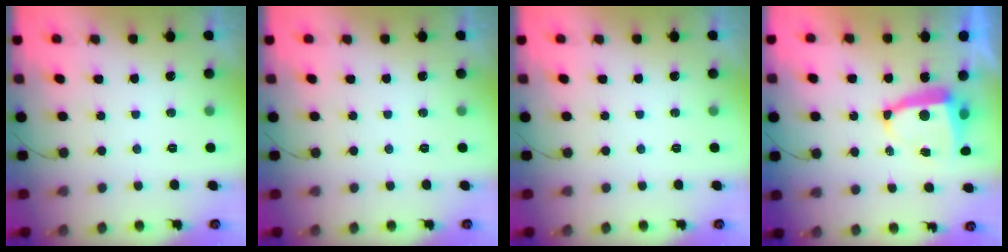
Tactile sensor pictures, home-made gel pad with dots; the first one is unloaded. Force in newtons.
{"total": 0.0}
{"total": 0.0}
{"total": 6.4, "press": 6.4, "slide": 0.4}